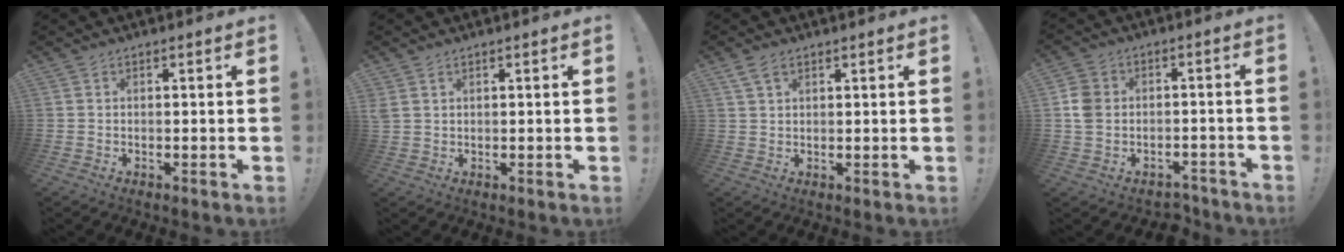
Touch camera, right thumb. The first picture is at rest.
{"total": 2.2, "force": [1.2, 1.5, 1.2], "torque": [-0.029, 0.002, 0.026]}
{"total": 3.7, "force": [2.3, 1.7, 2.4], "torque": [-0.044, -0.004, 0.044]}
{"total": 8.2, "force": [-1.8, 7.2, 3.6], "torque": [-0.065, 0.023, -0.022]}